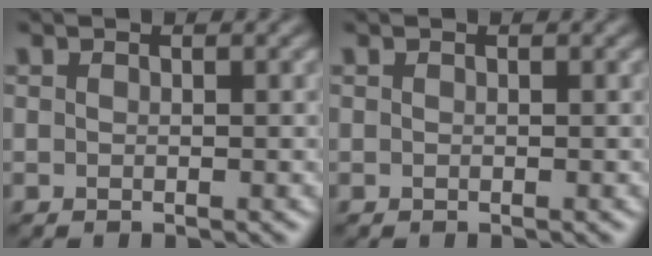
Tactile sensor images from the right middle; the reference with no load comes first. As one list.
[{"total": 0.0}]